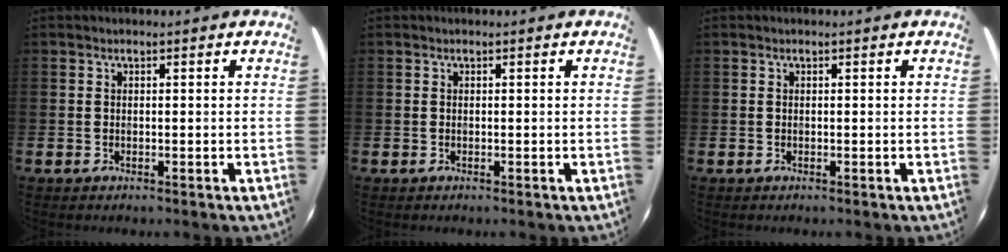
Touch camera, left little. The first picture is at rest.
{"total": 0.0}
{"total": 0.0}